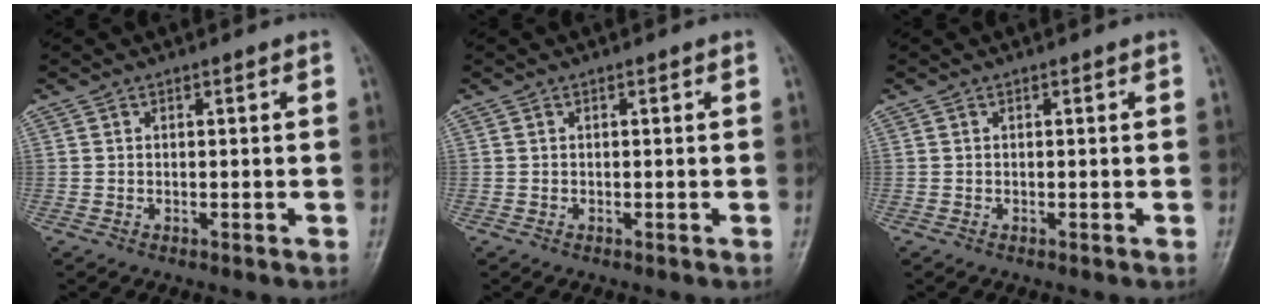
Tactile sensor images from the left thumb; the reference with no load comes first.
{"total": 0.0}
{"total": 0.0}